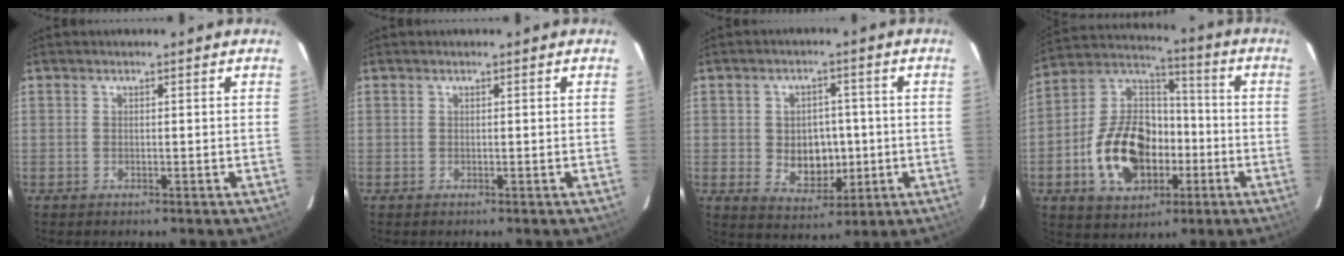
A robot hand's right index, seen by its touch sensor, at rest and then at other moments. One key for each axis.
{"total": 0.0}
{"total": 8.3, "fx": -0.8, "fy": 6.3, "fz": 5.3, "tx": -0.101, "ty": 0.002, "tz": 0.005}
{"total": 18.7, "fx": -5.4, "fy": 12.2, "fz": 13.1, "tx": -0.273, "ty": 0.028, "tz": -0.077}